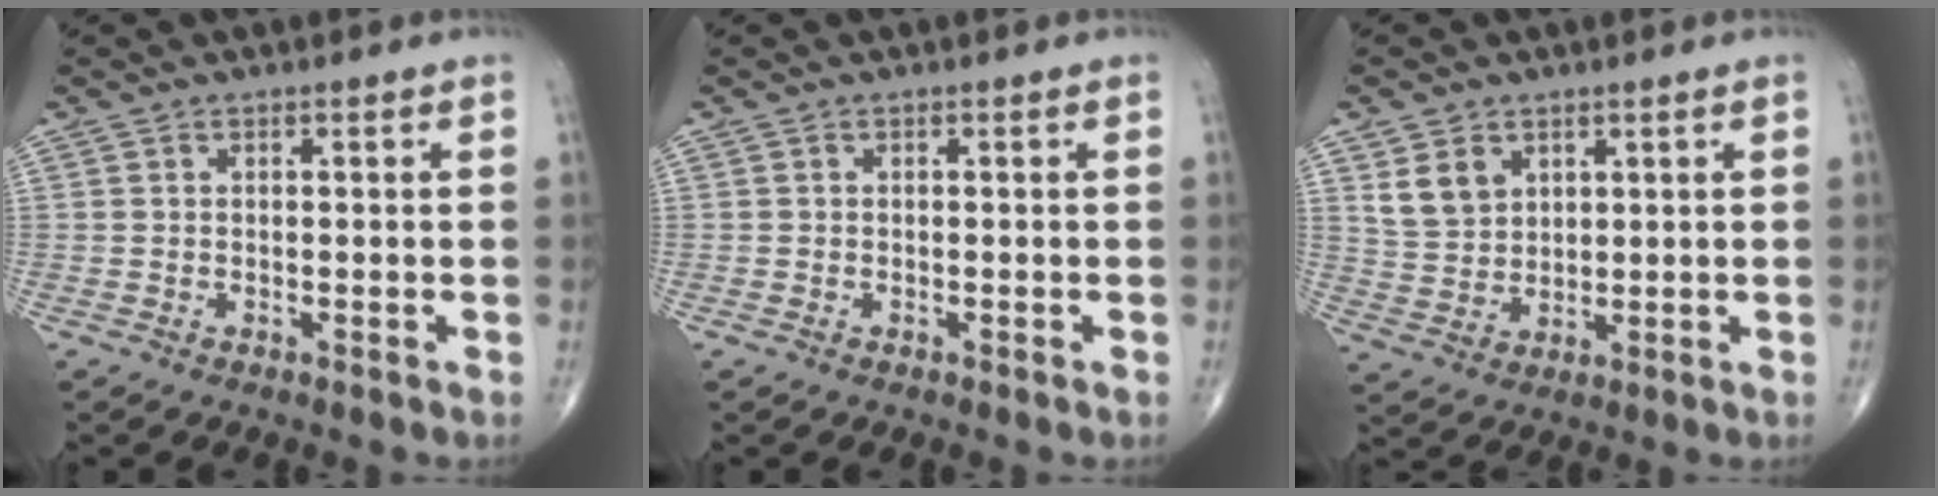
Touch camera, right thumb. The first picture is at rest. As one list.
[{"total": 0.0}, {"total": 6.3, "force": [3.0, 4.6, 3.1], "torque": [-0.043, -0.015, 0.067]}]